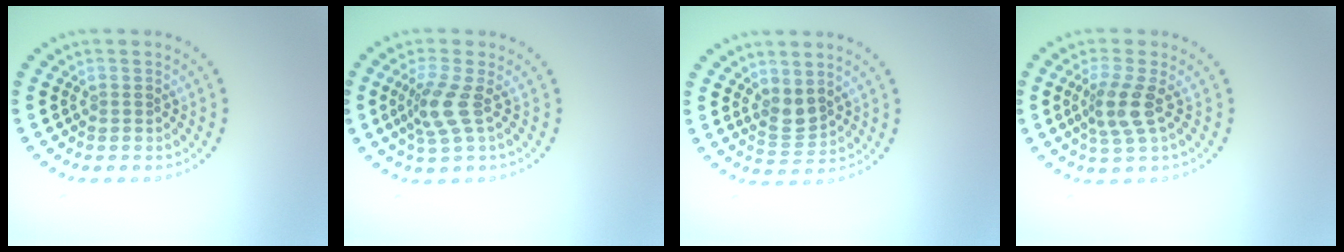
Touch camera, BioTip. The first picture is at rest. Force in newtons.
{"total": 2.8, "press": 2.0, "slide": 1.9}
{"total": 2.1, "press": 1.7, "slide": 1.2}
{"total": 2.8, "press": 2.2, "slide": 1.8}